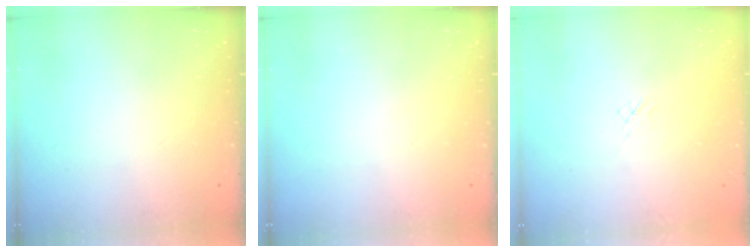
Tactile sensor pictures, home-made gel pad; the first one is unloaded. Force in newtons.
{"total": 0.0}
{"total": 1.2, "press": 1.1, "slide": 0.3}